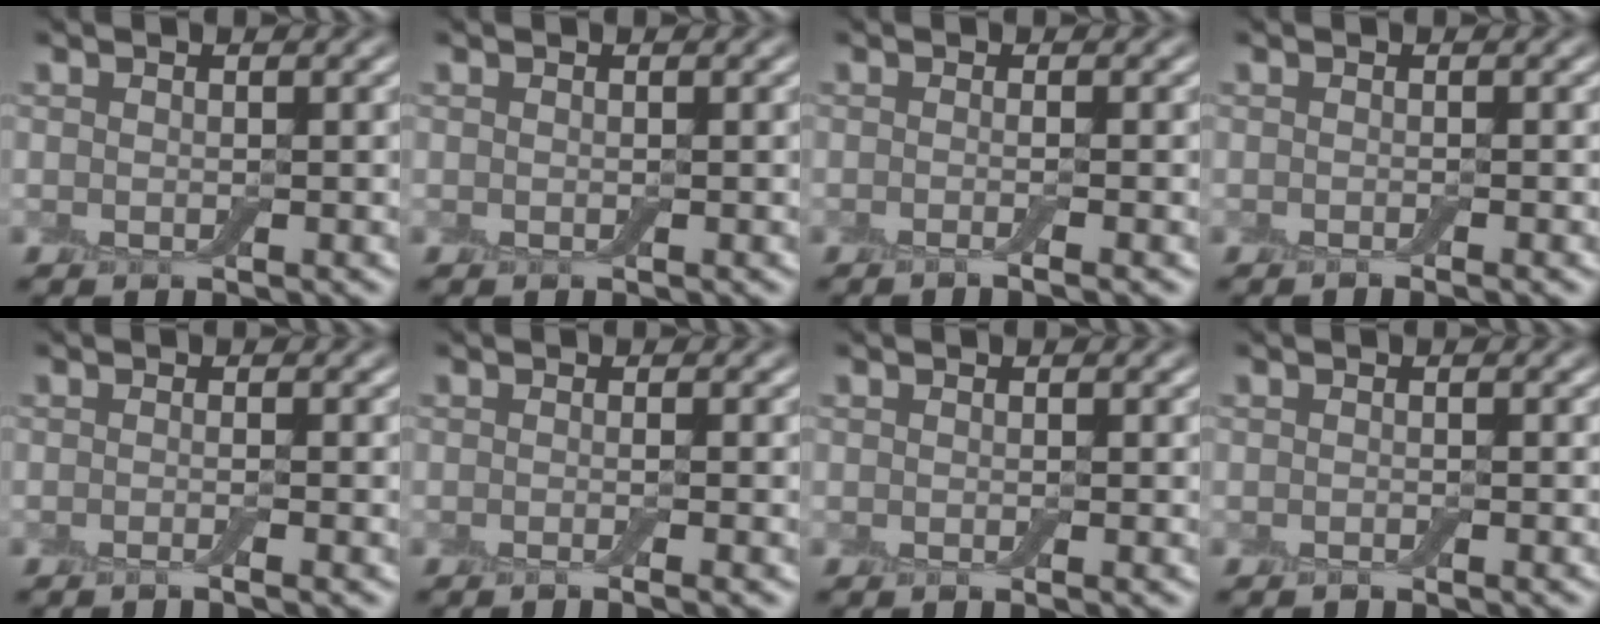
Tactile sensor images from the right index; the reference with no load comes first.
{"total": 0.0}
{"total": 2.1, "force": [-0.5, 0.7, 1.9], "torque": [-0.011, -0.006, -0.020]}
{"total": 1.1, "force": [-0.6, 0.1, 0.9], "torque": [-0.006, -0.002, -0.012]}
{"total": 1.5, "force": [-0.6, 0.3, 1.4], "torque": [-0.012, -0.006, -0.017]}
{"total": 2.2, "force": [-0.7, 0.7, 1.9], "torque": [-0.006, -0.001, -0.015]}
{"total": 0.6, "force": [-0.3, 0.0, 0.6], "torque": [-0.006, -0.003, -0.005]}
{"total": 0.6, "force": [-0.5, 0.0, 0.3], "torque": [-0.004, 0.000, -0.009]}